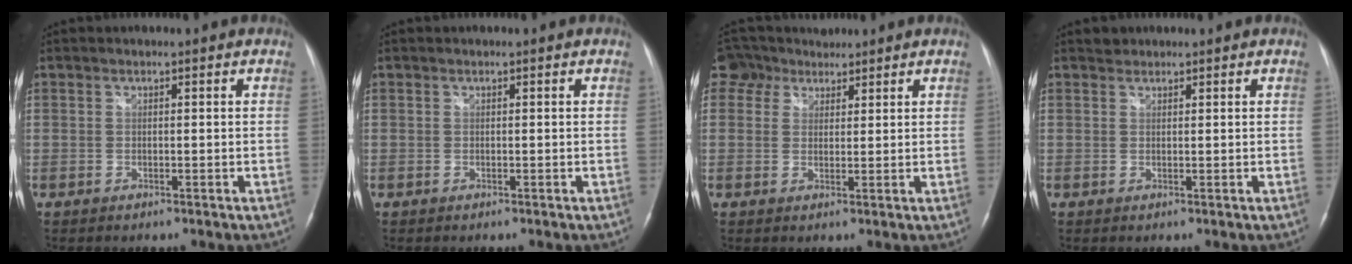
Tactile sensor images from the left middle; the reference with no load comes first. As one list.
[{"total": 0.0}, {"total": 4.5, "force": [3.3, 3.0, -0.1], "torque": [-0.008, 0.026, 0.061]}, {"total": 1.0, "force": [0.9, 0.5, -0.1], "torque": [0.002, 0.003, 0.011]}]